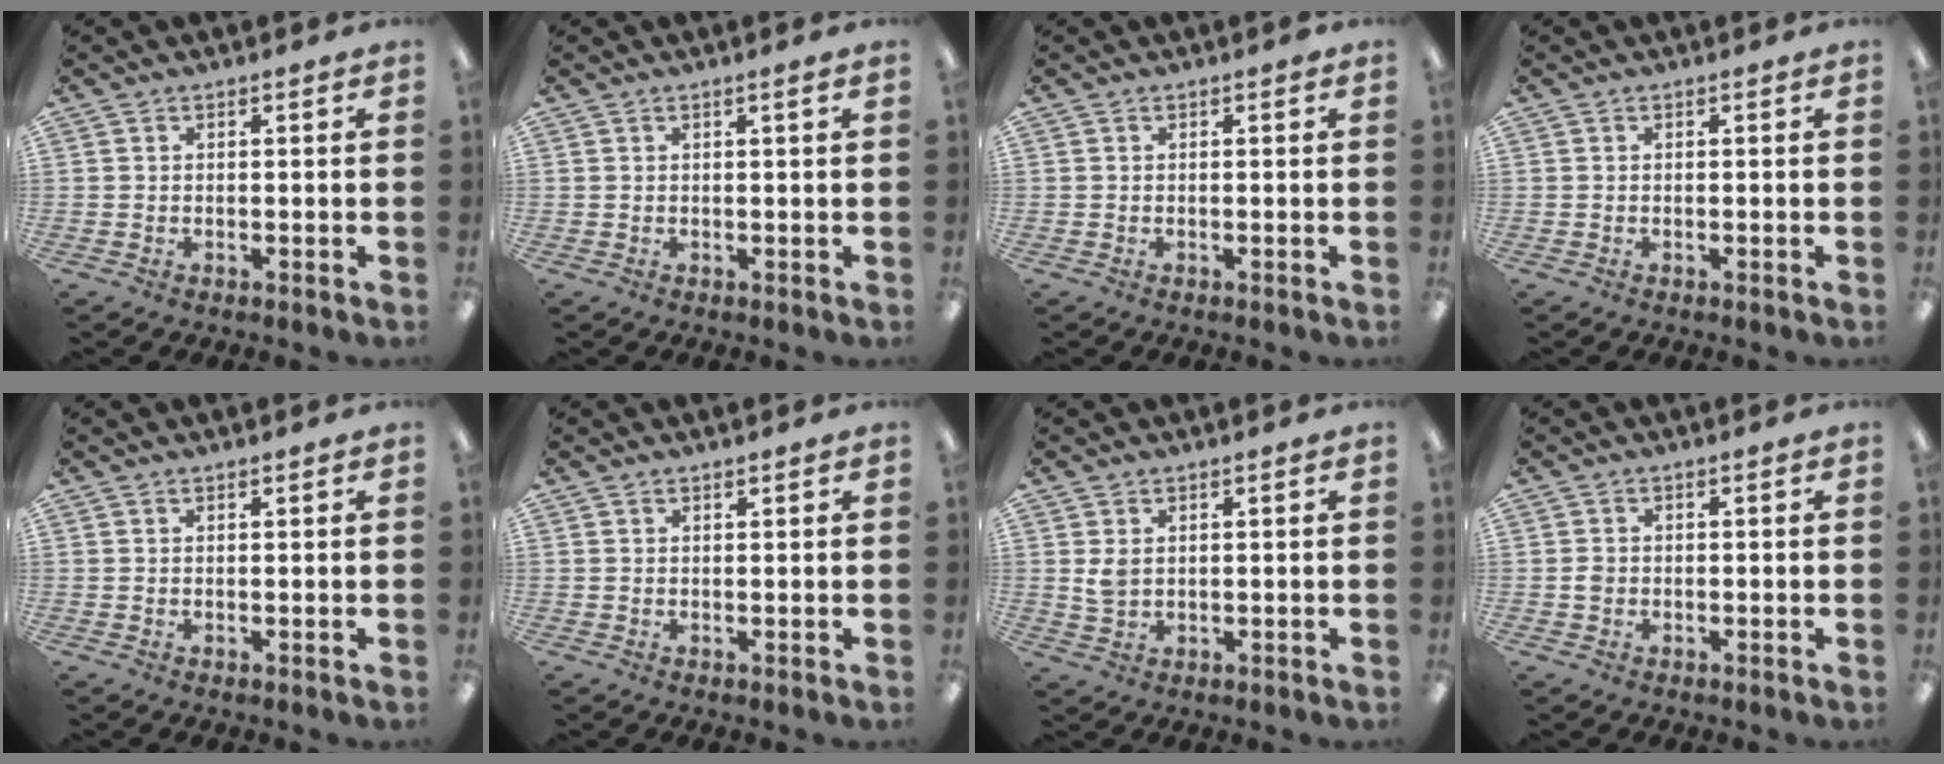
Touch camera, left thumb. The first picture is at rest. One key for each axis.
{"total": 1.4, "fx": 0.6, "fy": 0.1, "fz": 1.3, "tx": -0.024, "ty": 0.002, "tz": 0.010}
{"total": 0.0}
{"total": 0.0}
{"total": 0.7, "fx": 0.6, "fy": 0.1, "fz": 0.3, "tx": -0.006, "ty": 0.001, "tz": 0.011}
{"total": 0.9, "fx": 0.9, "fy": 0.2, "fz": 0.3, "tx": -0.007, "ty": -0.001, "tz": 0.016}
{"total": 3.2, "fx": 1.3, "fy": 2.0, "fz": 2.1, "tx": -0.037, "ty": -0.001, "tz": 0.022}
{"total": 1.4, "fx": -0.1, "fy": 1.1, "fz": 0.7, "tx": -0.014, "ty": 0.004, "tz": -0.002}